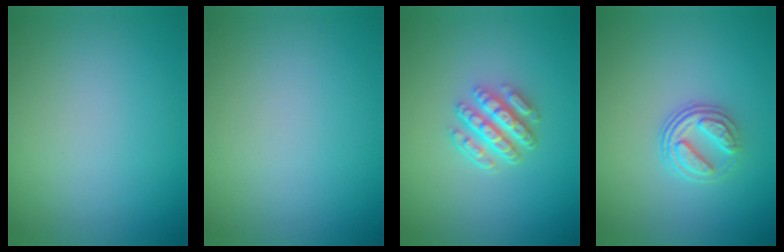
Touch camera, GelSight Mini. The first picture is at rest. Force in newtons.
{"total": 0.0}
{"total": 4.6, "press": 3.4, "slide": 3.0}
{"total": 3.1, "press": 2.6, "slide": 1.8}